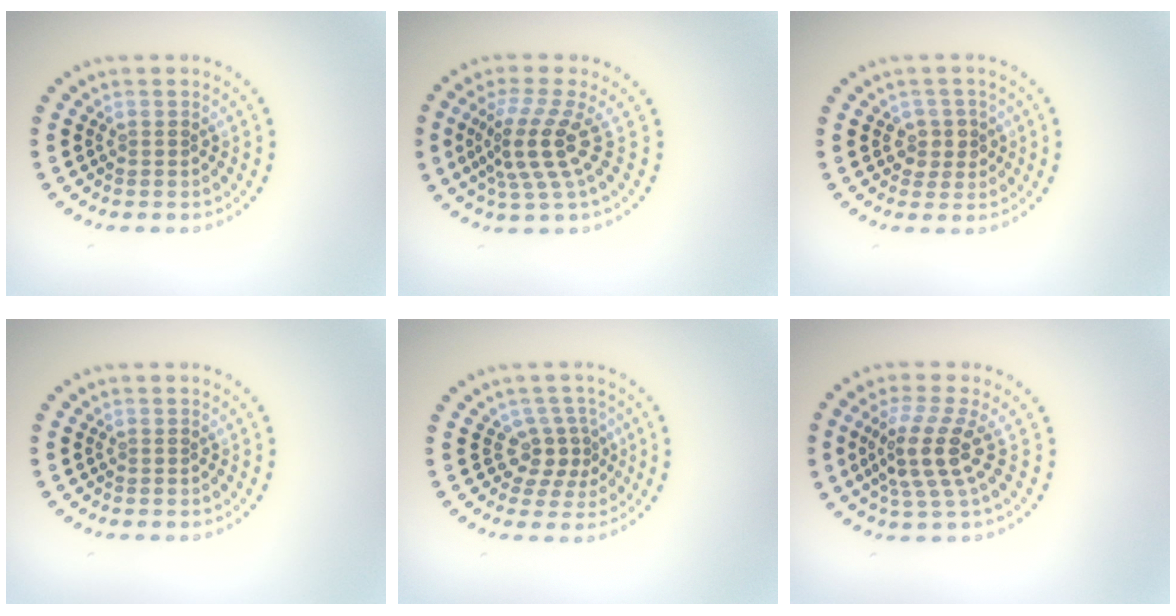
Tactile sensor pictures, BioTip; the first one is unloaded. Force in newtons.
{"total": 4.4, "press": 3.1, "slide": 3.1}
{"total": 1.8, "press": 1.7, "slide": 0.5}
{"total": 0.0}
{"total": 2.8, "press": 2.0, "slide": 1.9}
{"total": 4.1, "press": 3.1, "slide": 2.8}